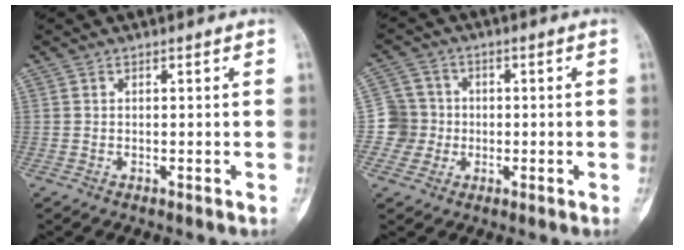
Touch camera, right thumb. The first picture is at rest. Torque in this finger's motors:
{"motor_torque": [0.23, 0.08, 0.08, -0.18, -0.12]}